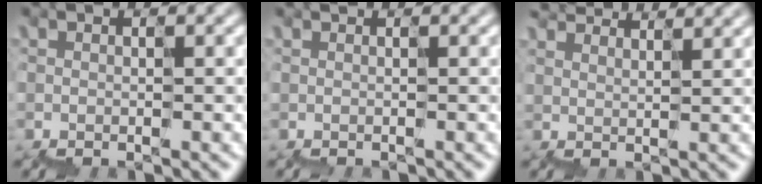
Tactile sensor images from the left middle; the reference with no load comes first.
{"total": 0.0}
{"total": 5.7, "force": [5.4, 1.3, 1.6], "torque": [-0.038, 0.038, 0.061]}